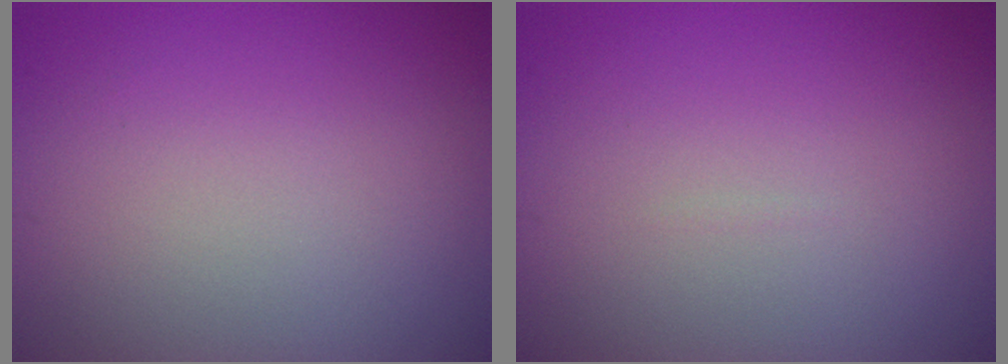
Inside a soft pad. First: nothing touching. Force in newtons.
{"total": 0.0}